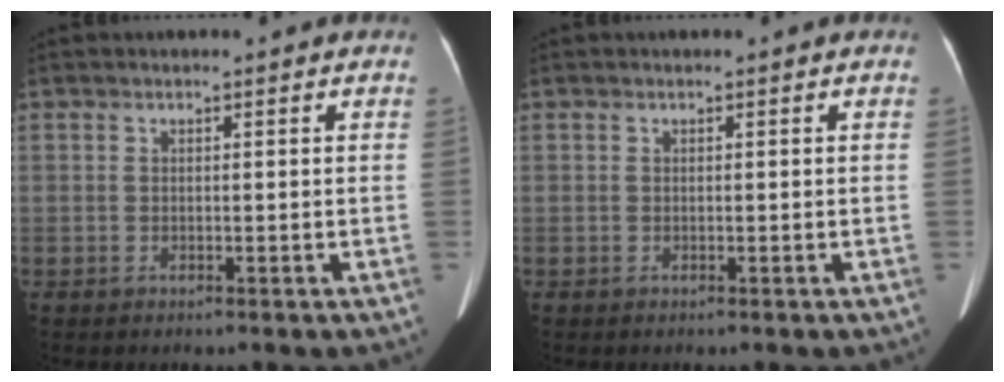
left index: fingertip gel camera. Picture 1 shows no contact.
{"total": 0.0}